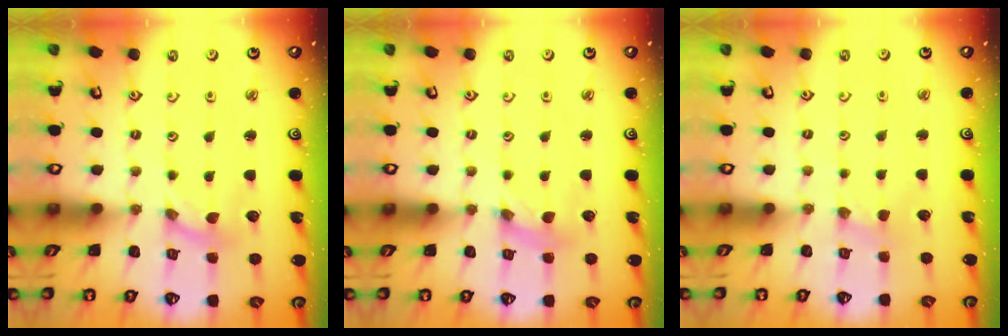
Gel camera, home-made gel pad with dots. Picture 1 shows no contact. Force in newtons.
{"total": 2.7, "press": 2.7, "slide": 0.3}
{"total": 1.0, "press": 1.0, "slide": 0.3}